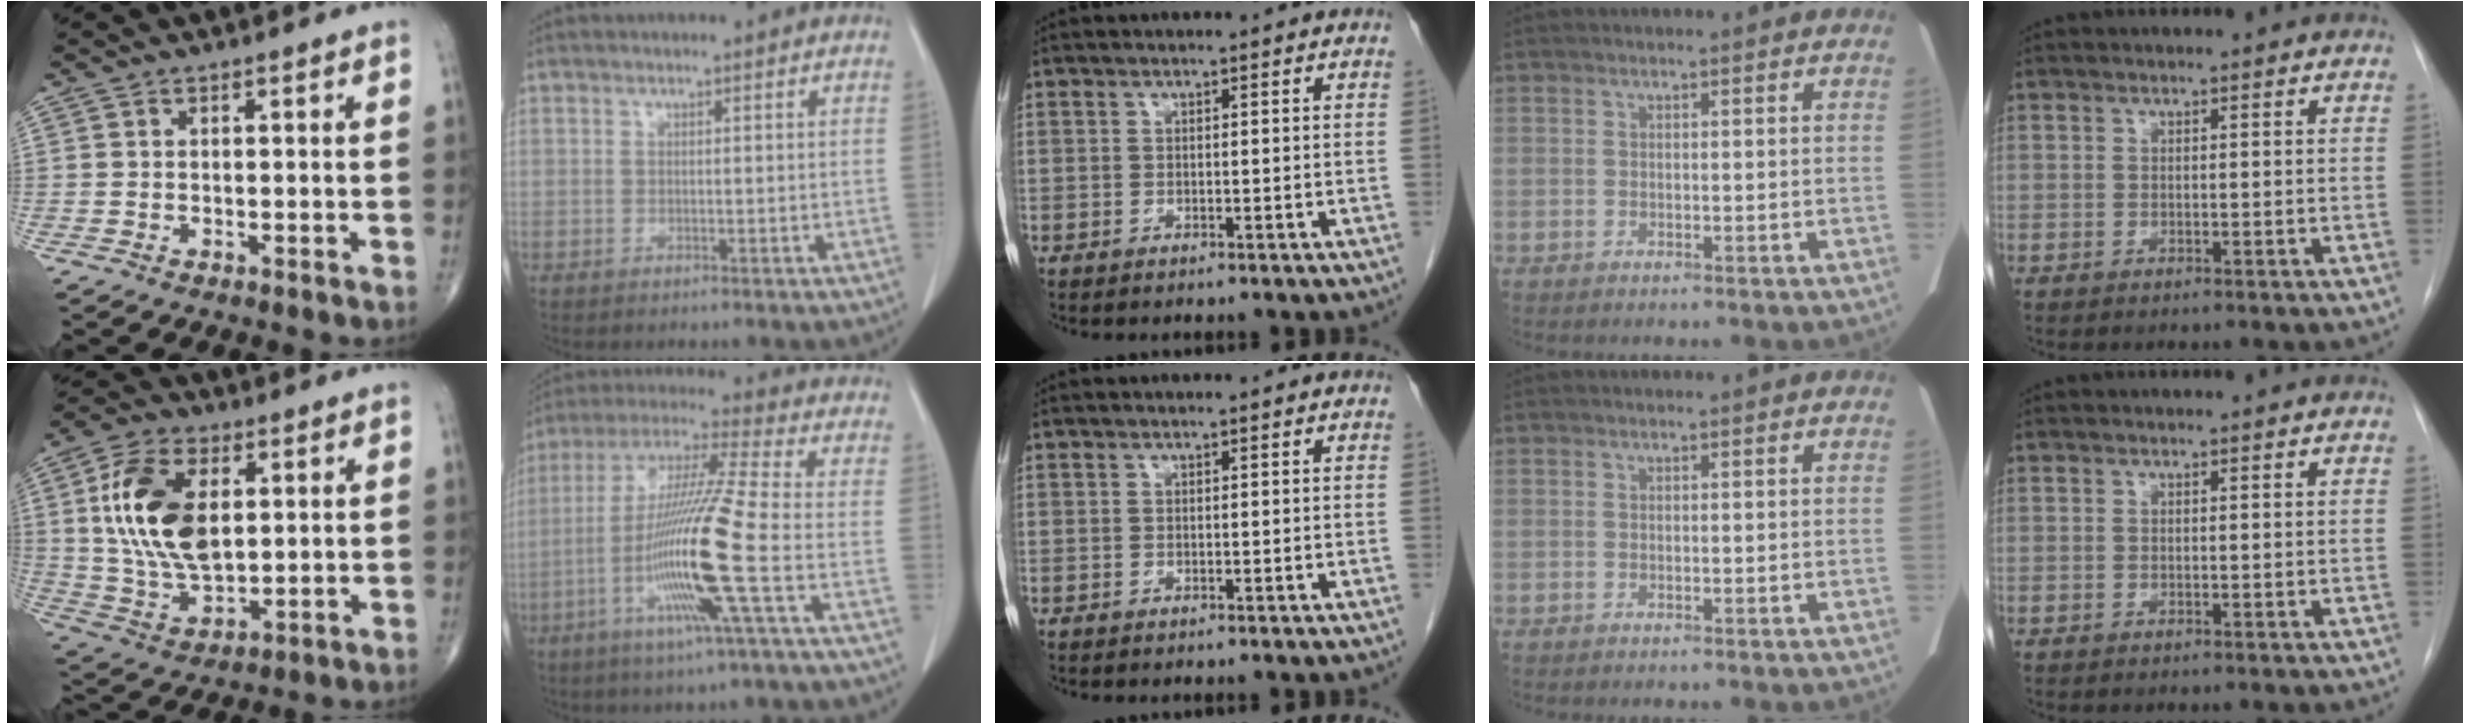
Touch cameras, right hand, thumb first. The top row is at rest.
{"thumb": {"total": 16.9, "force": [3.5, 9.5, 13.5], "torque": [-0.249, -0.009, 0.070]}, "index": {"total": 16.4, "force": [-4.5, -1.3, 15.7], "torque": [-0.315, -0.016, -0.097]}}